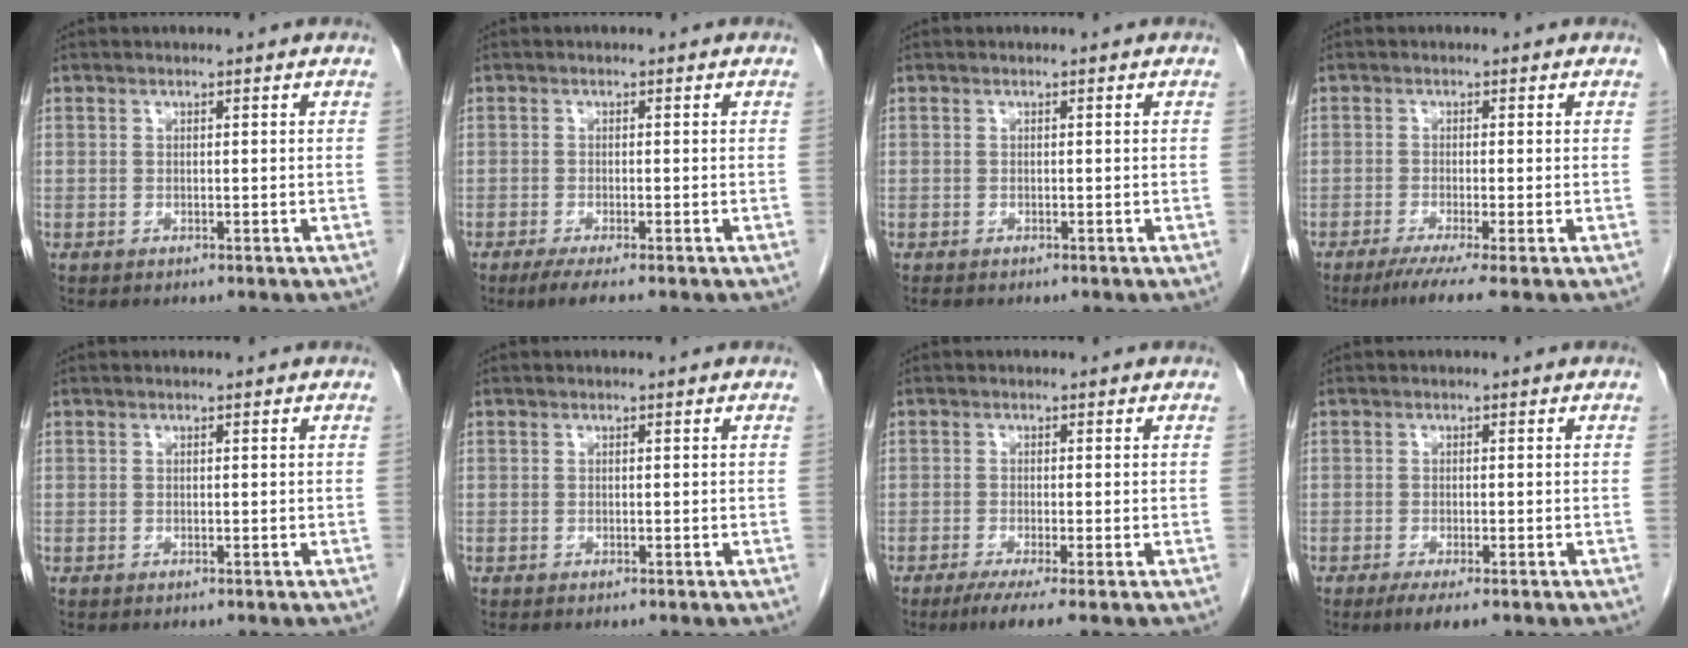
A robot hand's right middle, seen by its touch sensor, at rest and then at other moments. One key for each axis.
{"total": 3.2, "fx": -2.3, "fy": 0.0, "fz": 2.3, "tx": -0.045, "ty": -0.011, "tz": -0.041}
{"total": 0.5, "fx": -0.4, "fy": 0.2, "fz": 0.2, "tx": -0.006, "ty": 0.000, "tz": -0.008}
{"total": 4.5, "fx": -3.0, "fy": -0.6, "fz": 3.3, "tx": -0.057, "ty": -0.016, "tz": -0.057}
{"total": 0.0}
{"total": 0.0}
{"total": 4.2, "fx": -2.6, "fy": -0.2, "fz": 3.2, "tx": -0.055, "ty": -0.015, "tz": -0.048}
{"total": 3.8, "fx": -2.5, "fy": 0.7, "fz": 2.8, "tx": -0.045, "ty": -0.011, "tz": -0.036}